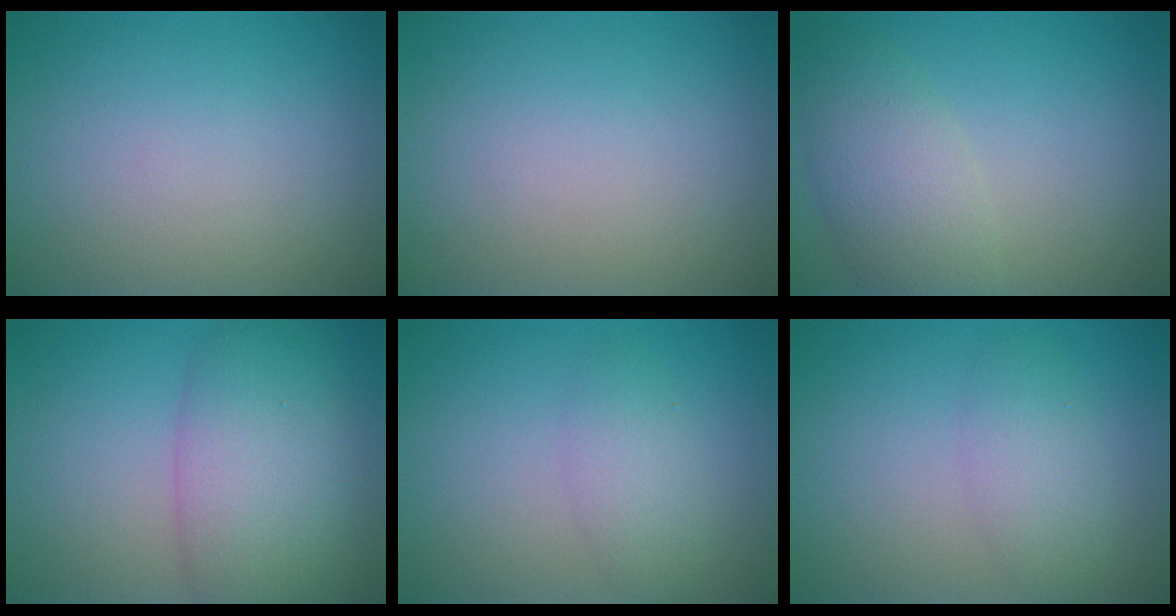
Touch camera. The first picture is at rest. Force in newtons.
{"total": 0.0}
{"total": 4.3, "press": 4.3, "slide": 0.2}
{"total": 7.6, "press": 7.6, "slide": 0.6}
{"total": 2.3, "press": 2.3, "slide": 0.1}
{"total": 2.5, "press": 2.5, "slide": 0.1}